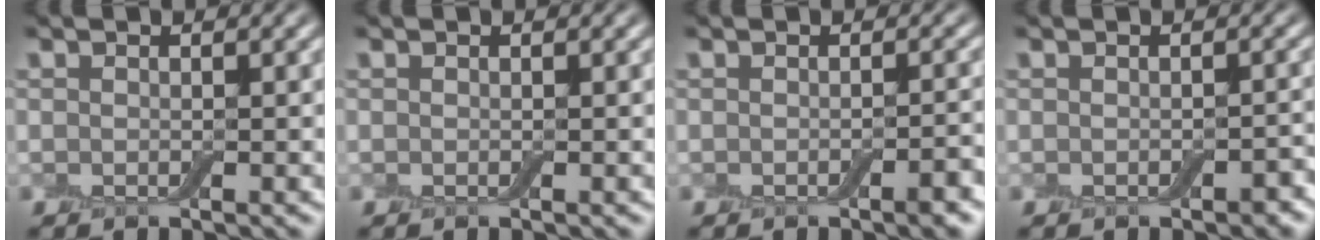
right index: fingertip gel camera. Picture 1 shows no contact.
{"total": 0.0}
{"total": 1.5, "force": [-0.7, 0.3, 1.2], "torque": [-0.015, 0.001, -0.010]}
{"total": 1.3, "force": [-0.6, 0.8, 0.9], "torque": [-0.017, -0.003, -0.007]}